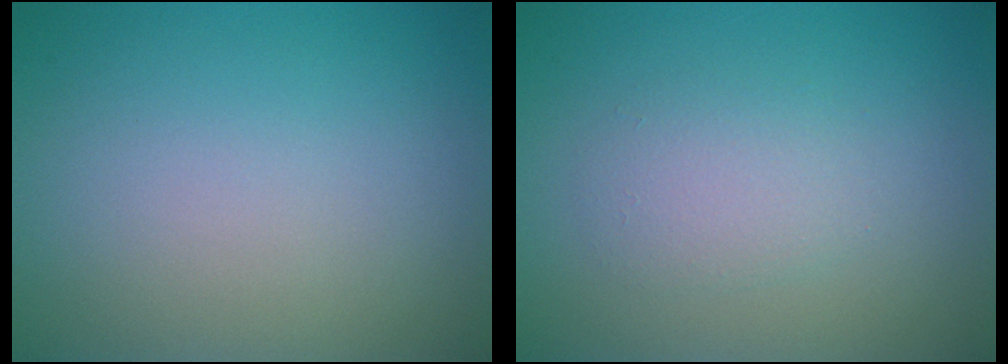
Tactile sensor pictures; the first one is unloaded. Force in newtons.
{"total": 2.0, "press": 2.0, "slide": 0.0}